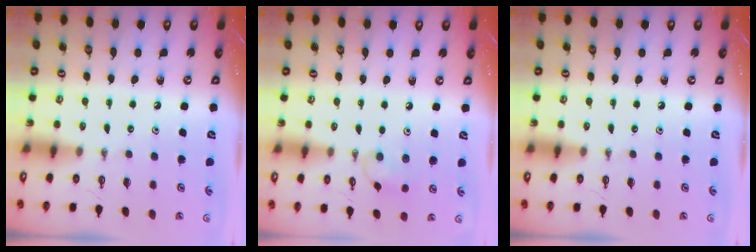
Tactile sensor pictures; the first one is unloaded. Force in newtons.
{"total": 7.4, "press": 7.2, "slide": 1.7}
{"total": 0.0}